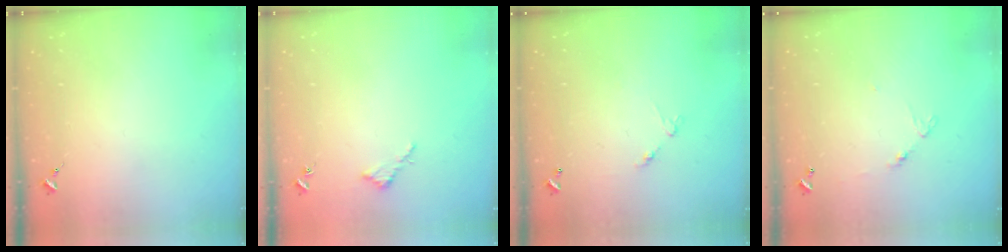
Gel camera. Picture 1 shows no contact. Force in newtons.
{"total": 2.6, "press": 2.6, "slide": 0.2}
{"total": 5.9, "press": 5.9, "slide": 0.4}
{"total": 4.6, "press": 4.6, "slide": 0.3}